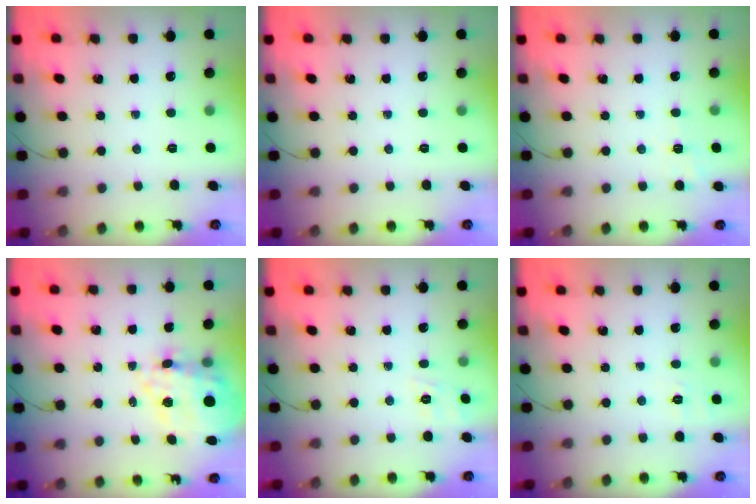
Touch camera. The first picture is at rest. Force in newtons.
{"total": 0.0}
{"total": 2.6, "press": 2.1, "slide": 1.6}
{"total": 17.2, "press": 16.8, "slide": 3.7}
{"total": 3.4, "press": 2.9, "slide": 1.7}
{"total": 1.9, "press": 0.5, "slide": 1.8}